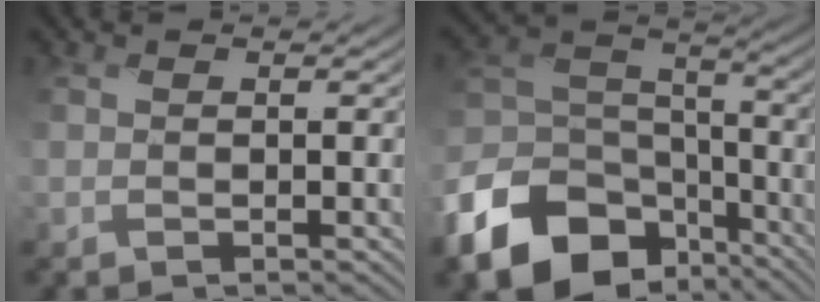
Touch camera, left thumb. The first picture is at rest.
{"total": 16.0, "force": [-8.7, 10.6, 8.3], "torque": [-0.223, -0.041, -0.160]}